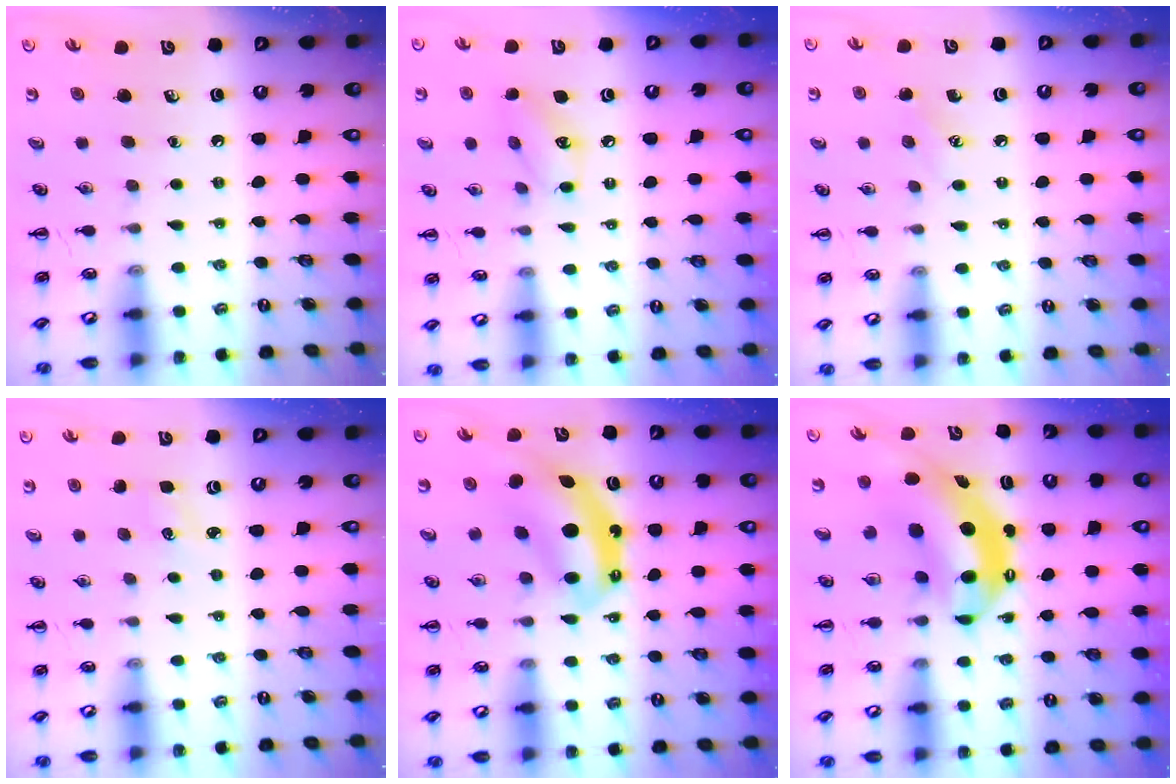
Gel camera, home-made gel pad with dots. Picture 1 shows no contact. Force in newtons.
{"total": 7.8, "press": 7.8, "slide": 0.7}
{"total": 5.4, "press": 5.2, "slide": 1.3}
{"total": 1.5, "press": 1.4, "slide": 0.4}
{"total": 7.1, "press": 7.0, "slide": 1.5}
{"total": 7.5, "press": 7.3, "slide": 1.8}